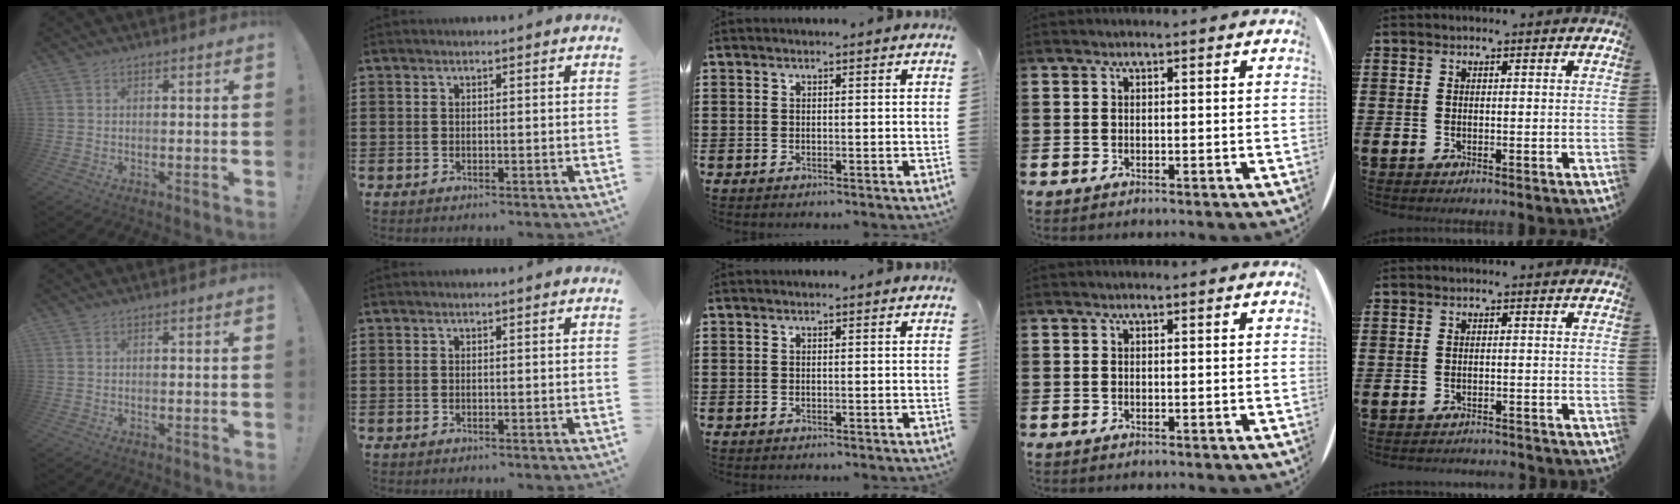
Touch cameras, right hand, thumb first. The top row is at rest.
{"little": {"total": 1.1, "force": [-1.1, 0.0, 0.0], "torque": [-0.003, 0.002, -0.022]}}